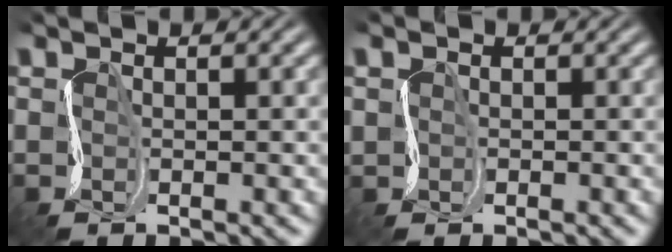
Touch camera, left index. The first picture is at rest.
{"total": 1.6, "force": [-0.8, 0.0, -1.3], "torque": [0.017, -0.001, -0.006]}